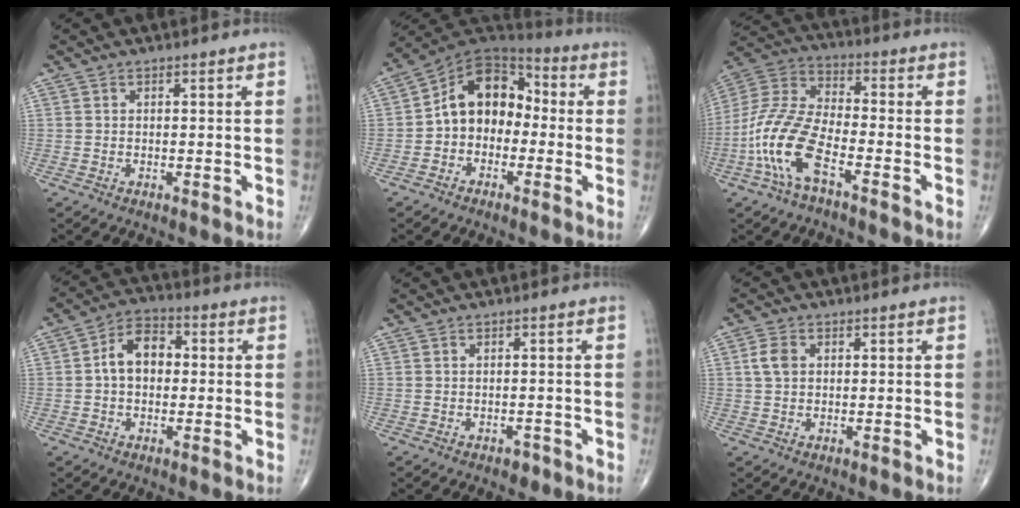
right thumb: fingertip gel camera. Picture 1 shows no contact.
{"total": 12.8, "force": [-1.1, 9.6, 8.4], "torque": [-0.104, 0.048, -0.037]}
{"total": 13.5, "force": [-5.8, 5.4, 11.0], "torque": [-0.244, 0.032, -0.119]}
{"total": 10.7, "force": [0.5, 7.5, 7.6], "torque": [-0.105, 0.030, -0.003]}
{"total": 1.3, "force": [-0.8, 0.9, 0.6], "torque": [-0.004, 0.003, -0.010]}
{"total": 3.6, "force": [0.8, 2.6, 2.4], "torque": [-0.049, 0.003, 0.014]}